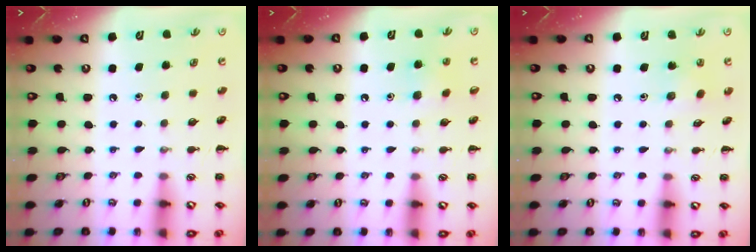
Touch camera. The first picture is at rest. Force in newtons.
{"total": 6.9, "press": 6.7, "slide": 1.9}
{"total": 4.0, "press": 3.9, "slide": 0.9}